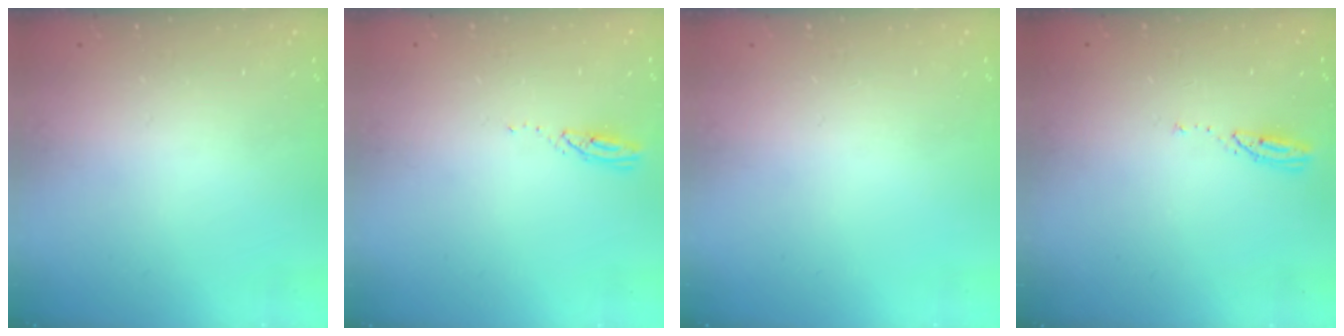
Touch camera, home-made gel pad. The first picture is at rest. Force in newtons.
{"total": 3.0, "press": 3.0, "slide": 0.1}
{"total": 0.0}
{"total": 3.0, "press": 2.9, "slide": 0.3}